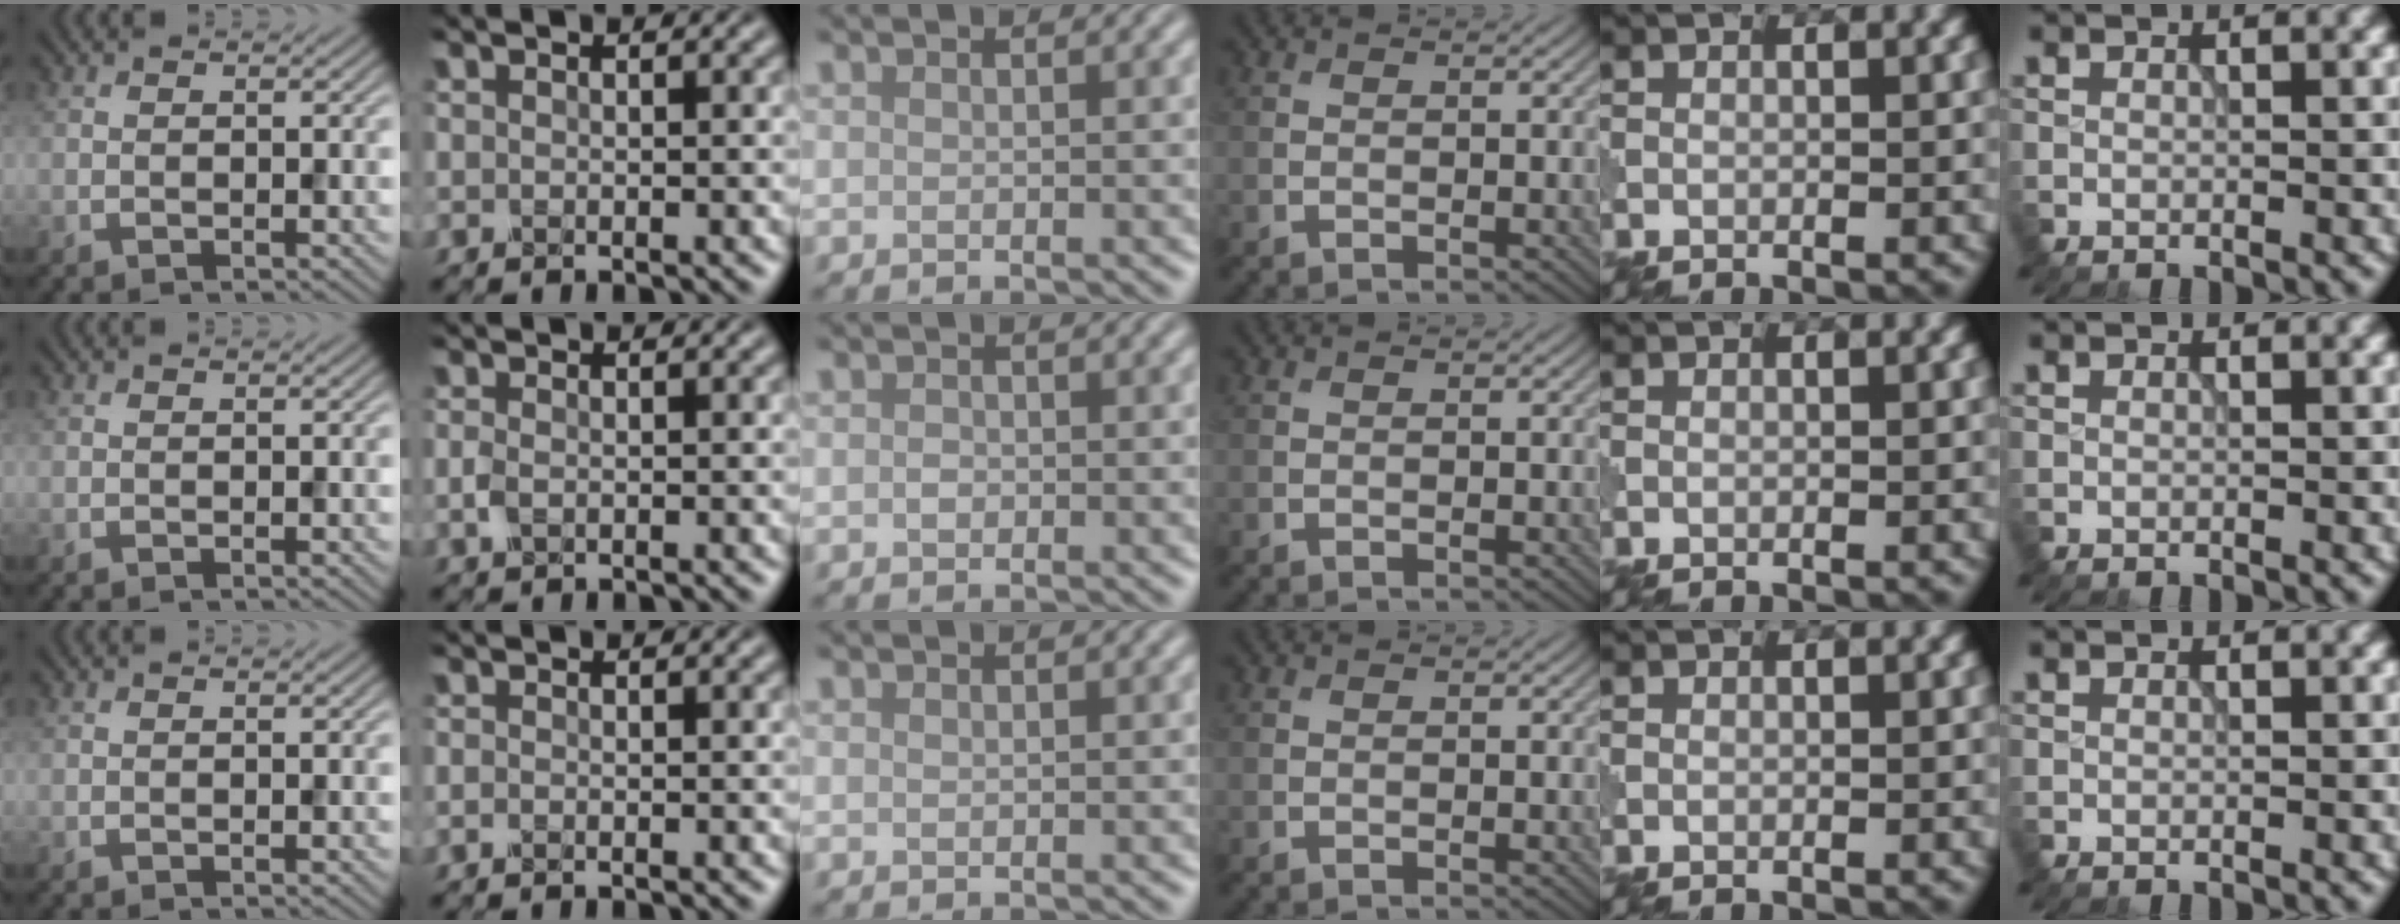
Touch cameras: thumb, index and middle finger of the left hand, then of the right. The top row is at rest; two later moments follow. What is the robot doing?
{"motion": "close", "object": "eyeshadow palette"}